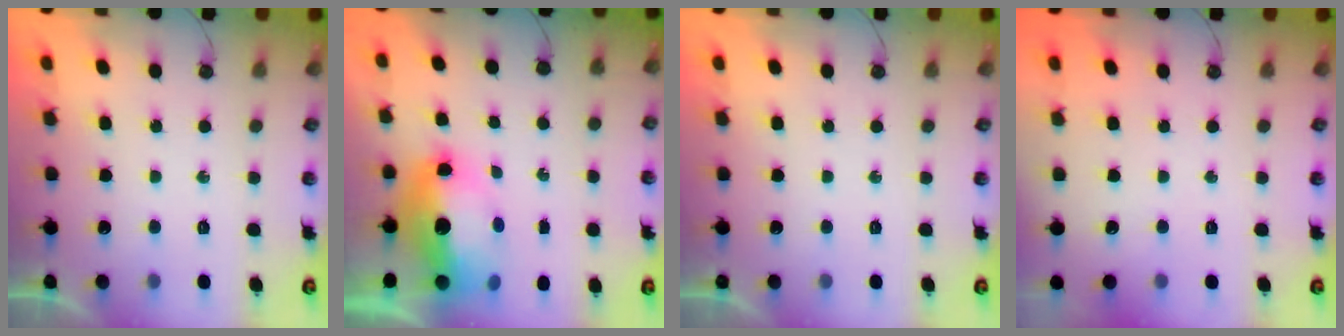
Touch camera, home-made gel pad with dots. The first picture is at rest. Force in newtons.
{"total": 12.7, "press": 12.6, "slide": 1.4}
{"total": 0.0}
{"total": 0.0}